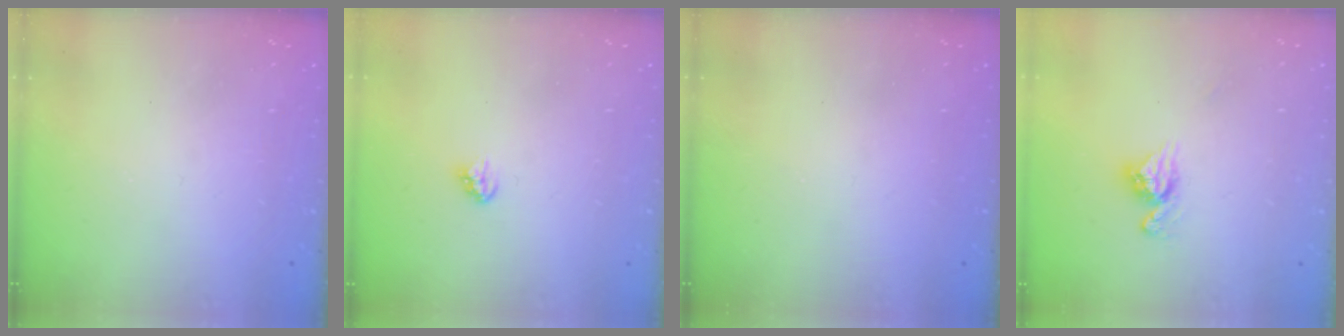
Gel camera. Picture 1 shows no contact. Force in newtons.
{"total": 2.9, "press": 2.9, "slide": 0.7}
{"total": 0.0}
{"total": 8.3, "press": 8.3, "slide": 0.8}